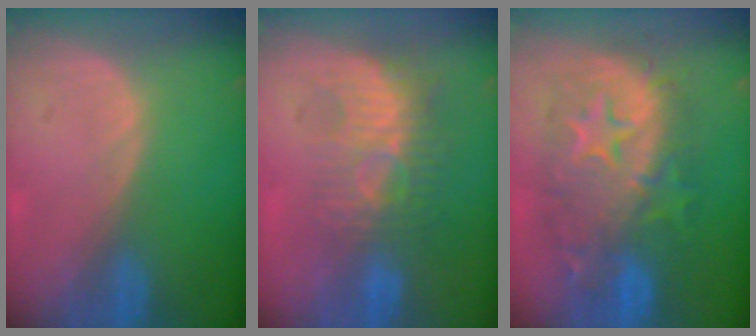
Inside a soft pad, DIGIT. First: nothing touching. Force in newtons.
{"total": 8.7, "press": 8.0, "slide": 3.4}
{"total": 12.6, "press": 12.5, "slide": 1.2}